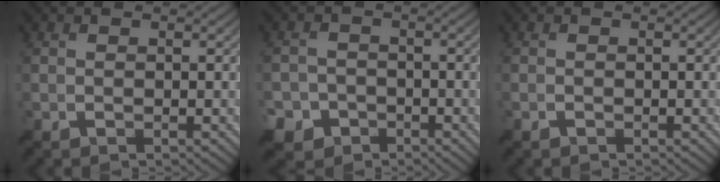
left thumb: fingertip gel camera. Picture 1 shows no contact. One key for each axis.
{"total": 5.3, "fx": -3.2, "fy": 4.1, "fz": 1.0, "tx": -0.013, "ty": -0.010, "tz": -0.069}
{"total": 0.6, "fx": -0.5, "fy": 0.2, "fz": 0.2, "tx": -0.005, "ty": -0.001, "tz": -0.009}